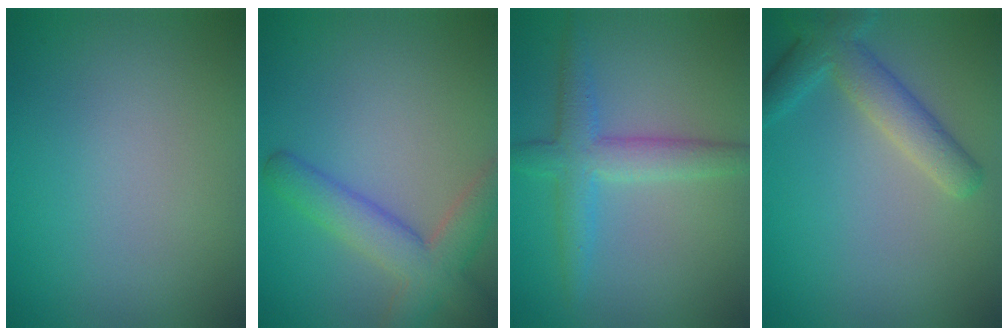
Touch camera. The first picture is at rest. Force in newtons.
{"total": 5.2, "press": 5.2, "slide": 0.4}
{"total": 4.0, "press": 4.0, "slide": 0.1}
{"total": 4.0, "press": 4.0, "slide": 0.4}